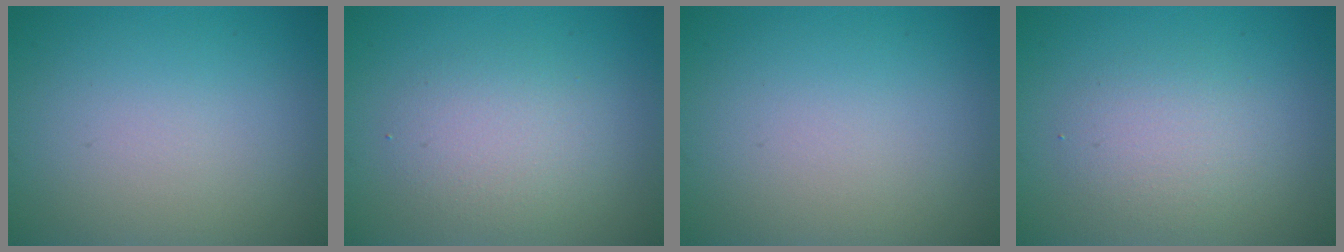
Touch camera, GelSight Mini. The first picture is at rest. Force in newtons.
{"total": 2.8, "press": 2.8, "slide": 0.2}
{"total": 0.0}
{"total": 2.5, "press": 2.5, "slide": 0.2}